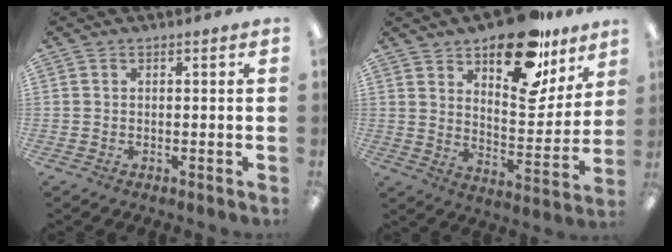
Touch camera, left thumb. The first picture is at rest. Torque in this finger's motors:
{"motor_torque": [0.40, 0.59, 1.23, -1.55, 0.11]}